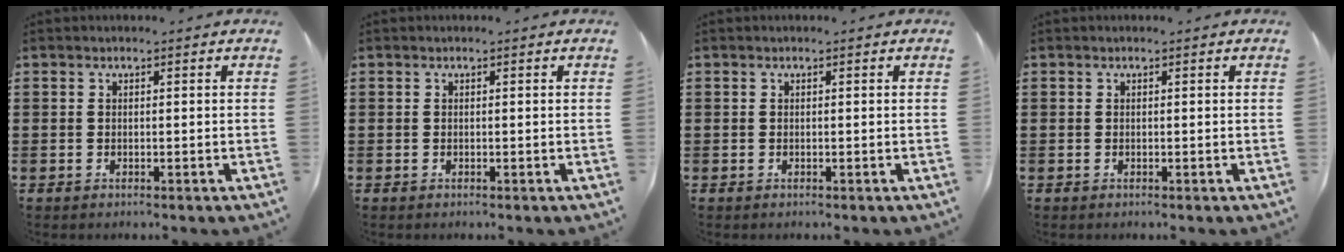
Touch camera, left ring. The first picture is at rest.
{"total": 0.0}
{"total": 0.0}
{"total": 0.0}